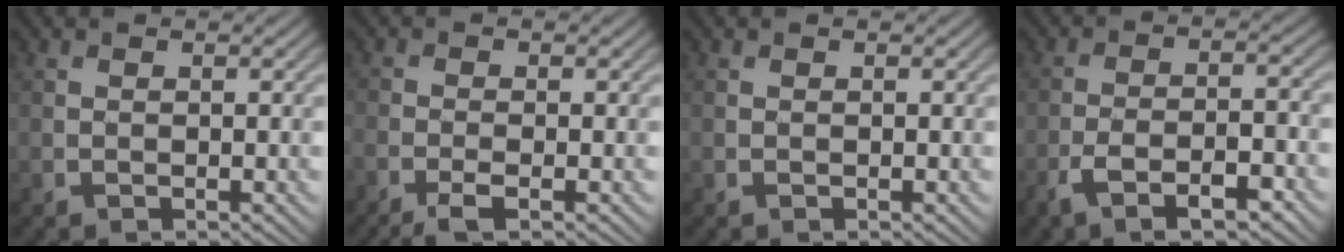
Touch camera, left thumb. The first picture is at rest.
{"total": 3.4, "force": [-2.3, 0.7, 2.4], "torque": [-0.051, -0.002, -0.049]}
{"total": 0.0}
{"total": 7.1, "force": [-4.5, 2.1, 5.1], "torque": [-0.093, 0.000, -0.080]}